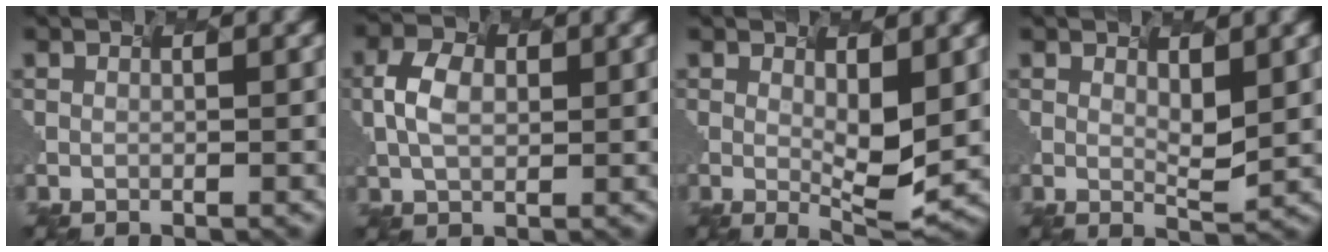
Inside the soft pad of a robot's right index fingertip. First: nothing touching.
{"total": 1.9, "force": [-0.7, 1.3, 1.2], "torque": [-0.056, -0.010, 0.019]}
{"total": 2.4, "force": [-0.4, -0.4, 2.4], "torque": [-0.066, -0.029, 0.028]}
{"total": 1.0, "force": [0.1, -1.0, 0.1], "torque": [-0.033, -0.023, 0.034]}